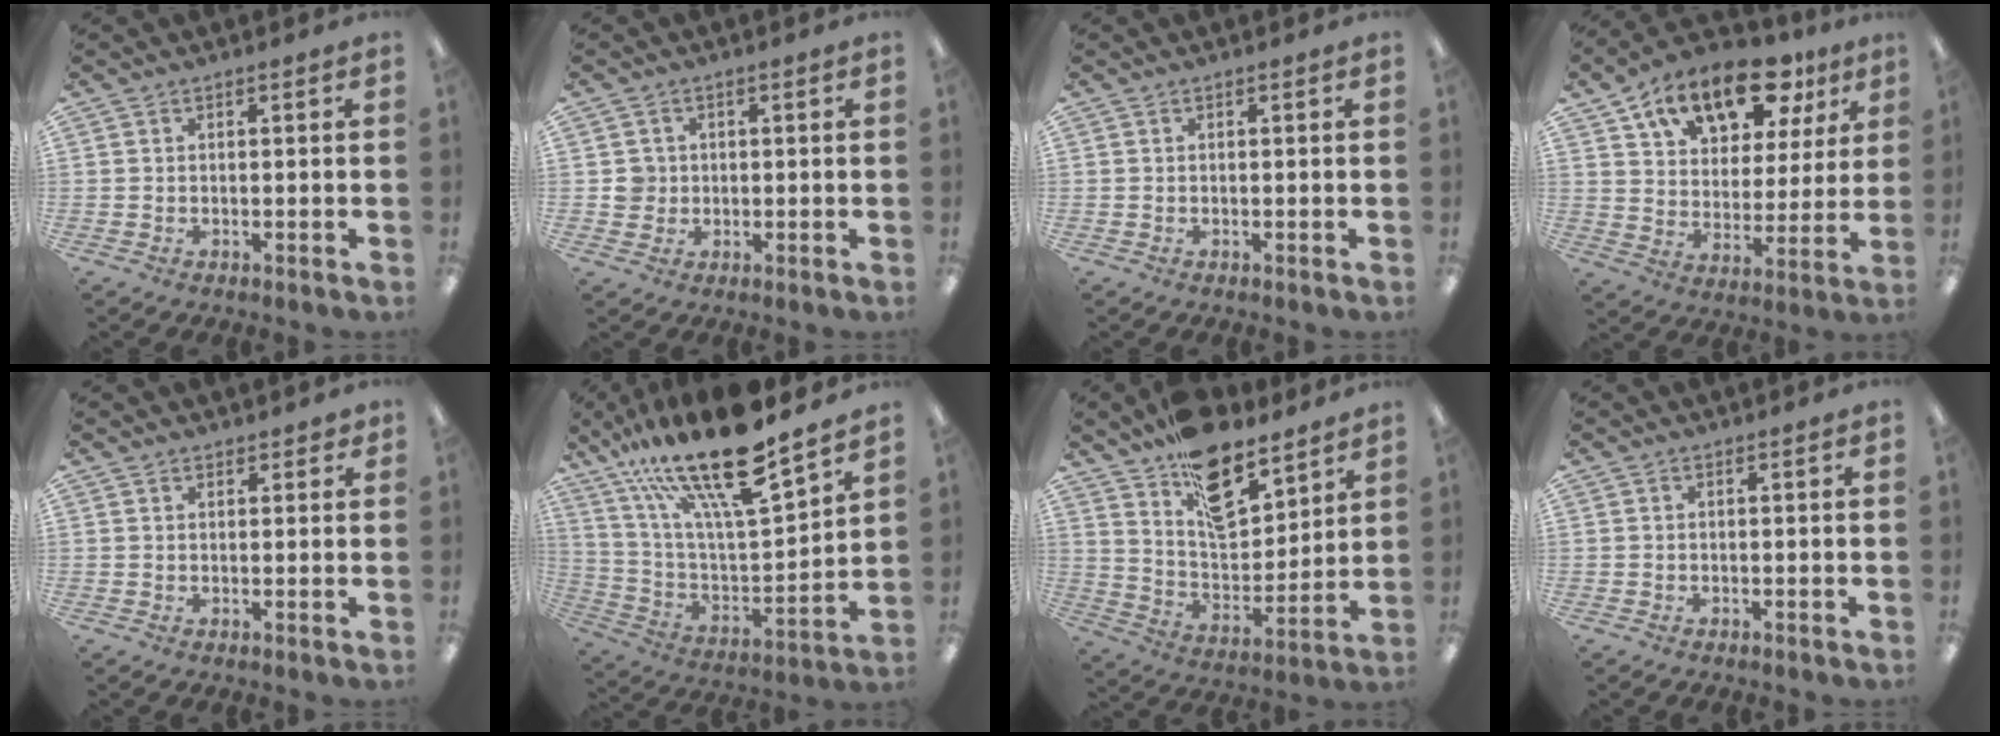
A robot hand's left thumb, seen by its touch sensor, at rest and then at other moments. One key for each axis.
{"total": 3.4, "fx": 0.3, "fy": 3.3, "fz": 0.5, "tx": -0.008, "ty": 0.003, "tz": 0.003}
{"total": 0.0}
{"total": 17.5, "fx": 11.8, "fy": 8.9, "fz": 9.3, "tx": -0.146, "ty": -0.062, "tz": 0.205}
{"total": 1.7, "fx": 1.5, "fy": 0.7, "fz": 0.2, "tx": 0.003, "ty": -0.004, "tz": 0.027}
{"total": 23.5, "fx": 18.1, "fy": 5.3, "fz": 14.0, "tx": -0.255, "ty": -0.119, "tz": 0.306}
{"total": 15.5, "fx": 11.8, "fy": 6.9, "fz": 7.4, "tx": -0.117, "ty": -0.076, "tz": 0.210}
{"total": 0.0}